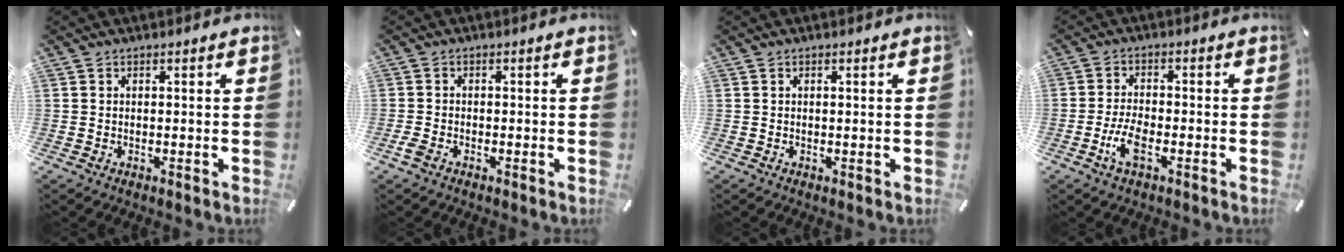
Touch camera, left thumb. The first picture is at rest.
{"total": 1.7, "force": [-1.1, 0.9, 0.9], "torque": [-0.023, -0.001, -0.021]}
{"total": 0.7, "force": [0.2, 0.0, 0.7], "torque": [-0.011, -0.001, 0.003]}
{"total": 5.5, "force": [-2.3, 2.3, 4.4], "torque": [-0.105, -0.003, -0.045]}